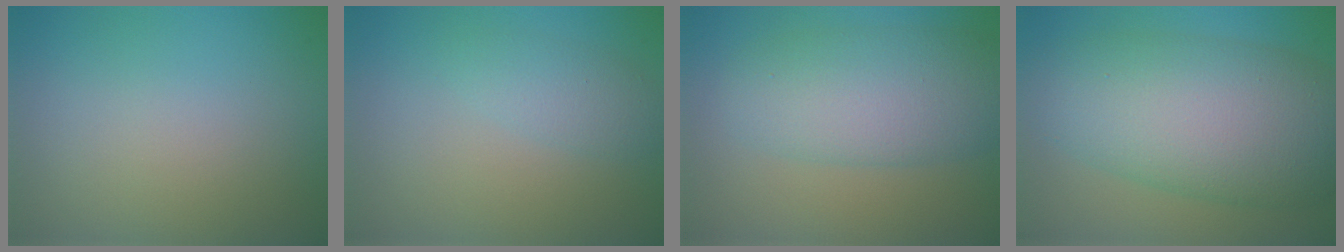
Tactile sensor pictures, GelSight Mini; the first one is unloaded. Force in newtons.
{"total": 2.0, "press": 2.0, "slide": 0.1}
{"total": 6.9, "press": 6.8, "slide": 0.3}
{"total": 11.5, "press": 11.4, "slide": 0.2}